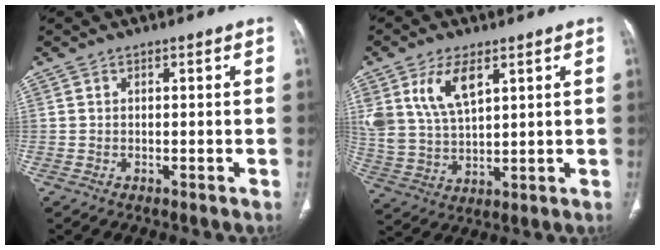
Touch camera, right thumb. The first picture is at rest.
{"total": 10.4, "force": [5.0, 5.2, 7.5], "torque": [-0.143, -0.018, 0.108]}